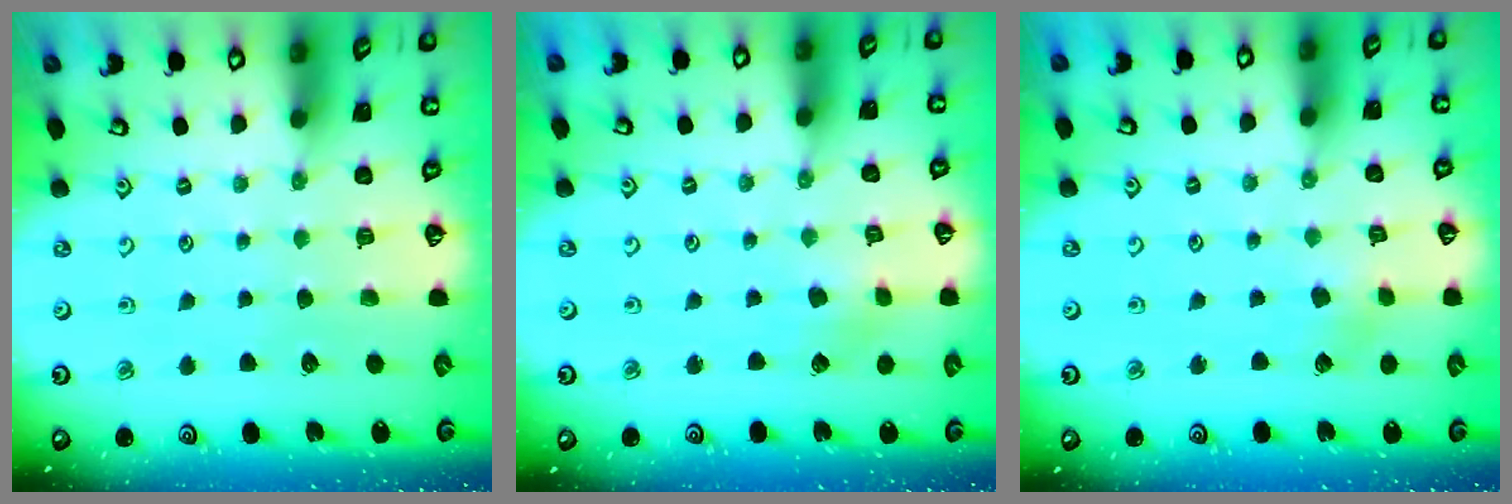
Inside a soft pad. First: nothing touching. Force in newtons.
{"total": 2.6, "press": 2.6, "slide": 0.3}
{"total": 3.4, "press": 3.3, "slide": 0.4}